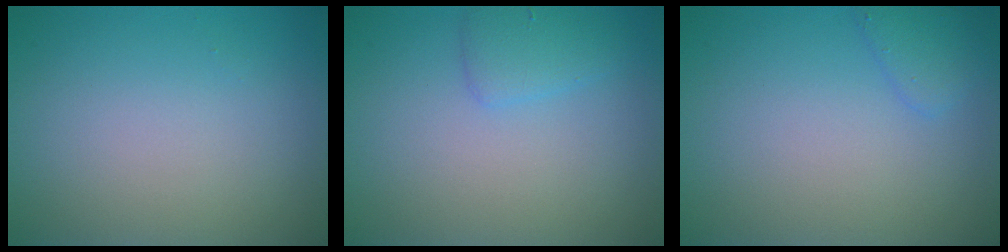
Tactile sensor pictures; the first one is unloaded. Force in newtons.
{"total": 1.9, "press": 1.9, "slide": 0.1}
{"total": 1.5, "press": 1.5, "slide": 0.1}